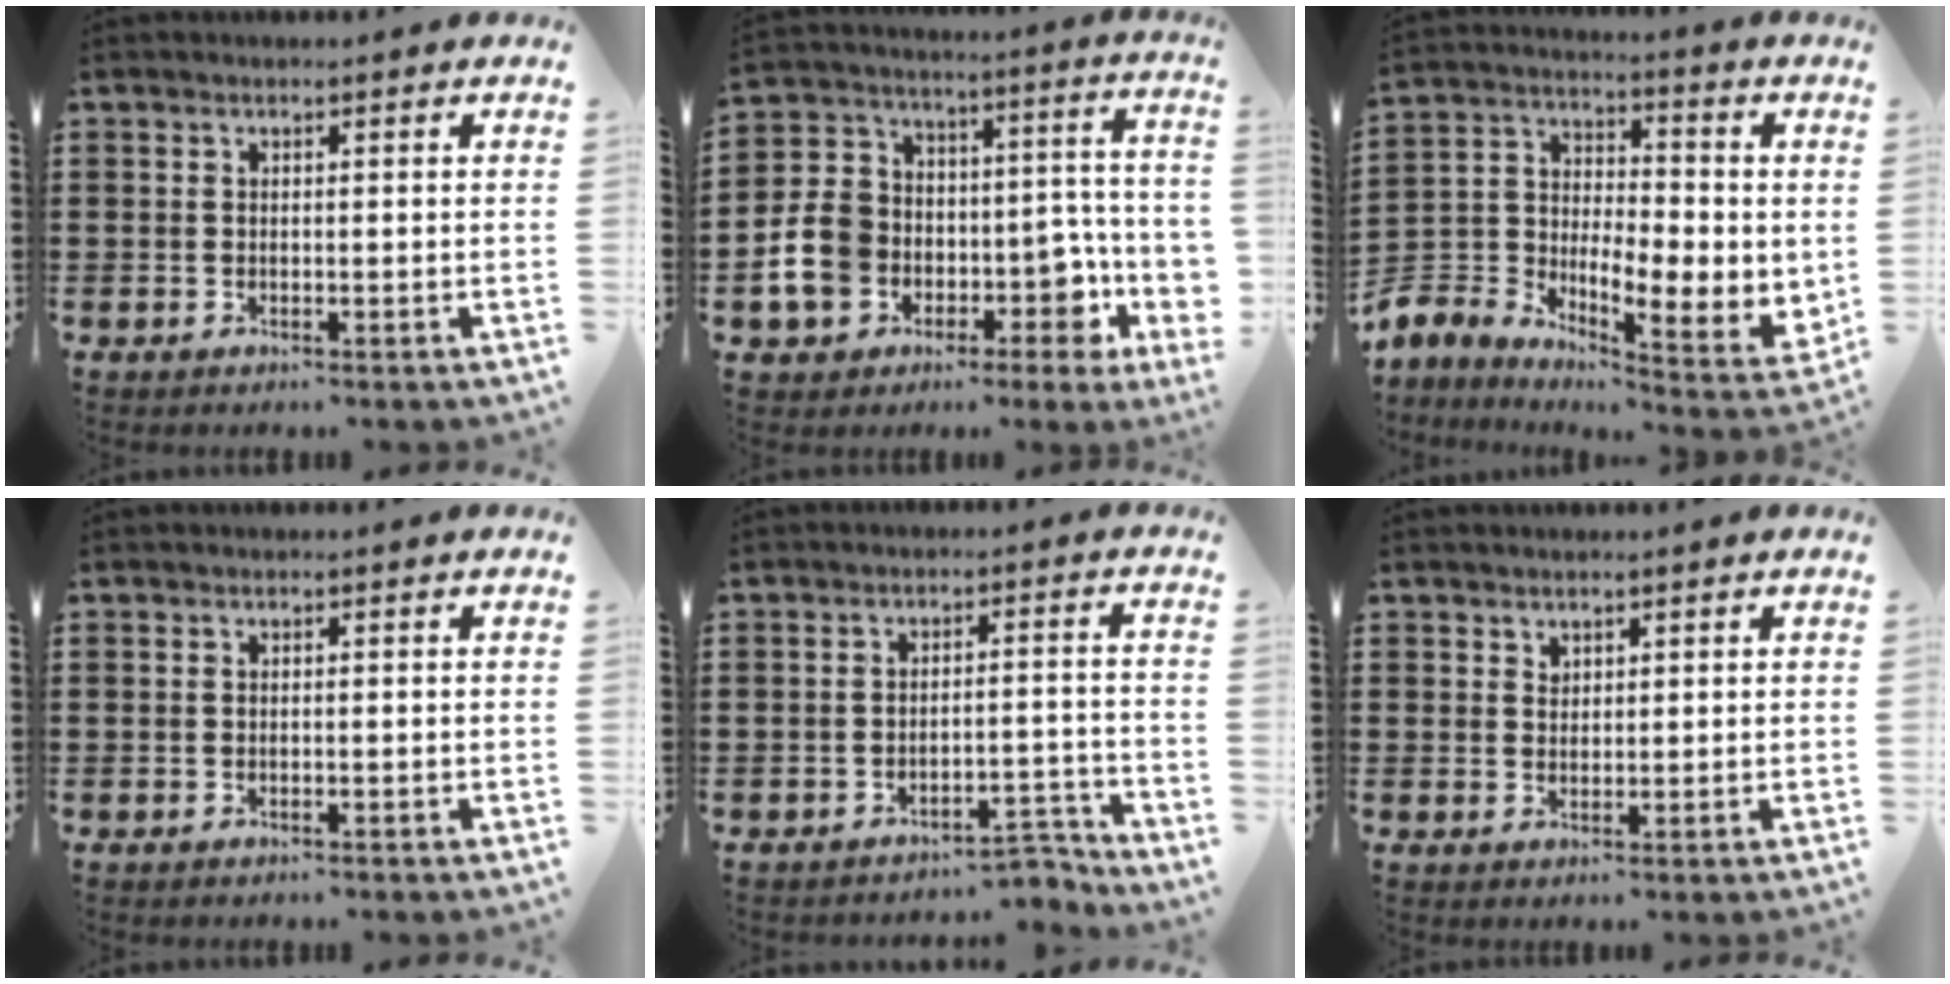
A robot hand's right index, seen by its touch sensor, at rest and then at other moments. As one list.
[{"total": 12.4, "force": [-3.9, 9.7, 6.6], "torque": [-0.144, -0.001, -0.065]}, {"total": 4.3, "force": [-0.7, 3.5, 2.4], "torque": [-0.069, -0.040, -0.014]}, {"total": 0.0}, {"total": 4.4, "force": [-4.1, 0.5, 1.6], "torque": [-0.028, 0.000, -0.081]}, {"total": 1.3, "force": [1.1, 0.7, 0.1], "torque": [-0.004, 0.001, 0.022]}]